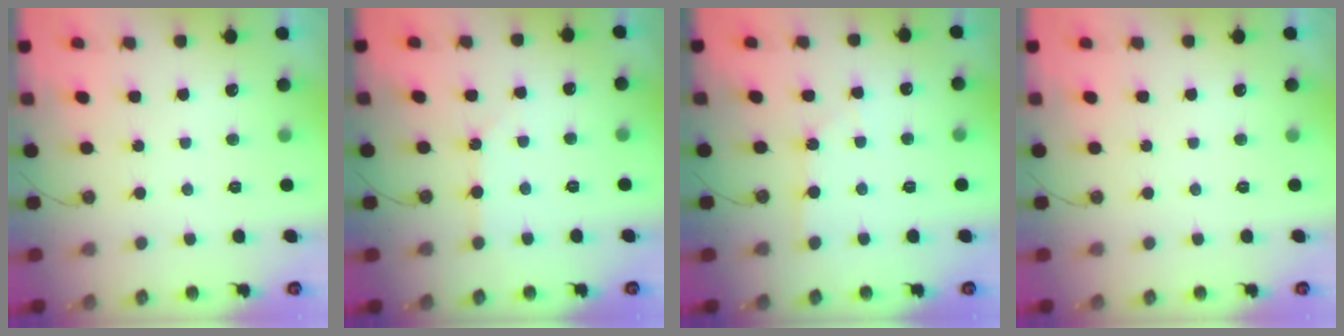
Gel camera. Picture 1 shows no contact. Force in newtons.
{"total": 5.5, "press": 5.5, "slide": 0.8}
{"total": 4.2, "press": 4.2, "slide": 0.5}
{"total": 0.0}